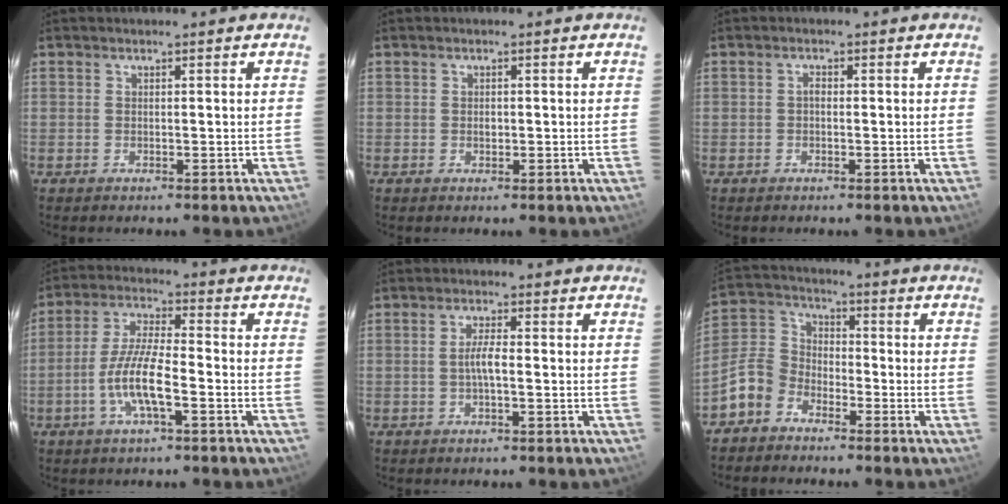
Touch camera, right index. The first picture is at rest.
{"total": 0.7, "force": [-0.1, 0.6, 0.4], "torque": [-0.006, 0.002, 0.000]}
{"total": 0.8, "force": [-0.2, 0.5, 0.6], "torque": [-0.010, 0.005, -0.005]}
{"total": 9.4, "force": [-3.5, 1.7, 8.6], "torque": [-0.177, 0.001, -0.069]}
{"total": 2.9, "force": [-0.5, 0.5, 2.8], "torque": [-0.055, 0.004, -0.009]}
{"total": 9.2, "force": [-6.0, 6.3, 3.0], "torque": [-0.079, 0.037, -0.132]}